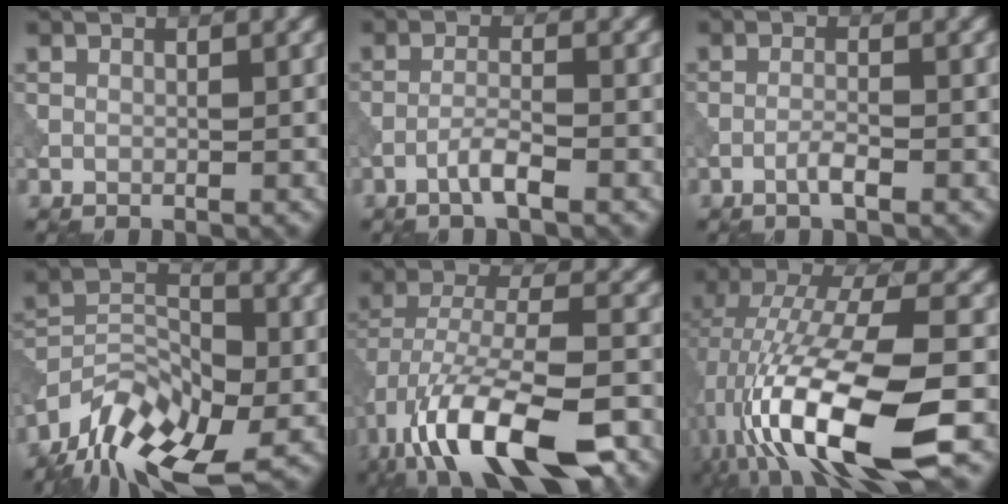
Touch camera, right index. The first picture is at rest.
{"total": 2.2, "force": [-1.3, 0.2, 1.7], "torque": [-0.033, 0.011, -0.031]}
{"total": 1.4, "force": [-0.8, 0.2, 1.2], "torque": [-0.021, 0.008, -0.019]}
{"total": 10.4, "force": [-7.1, 4.9, 5.9], "torque": [-0.099, 0.001, -0.137]}
{"total": 14.0, "force": [-7.6, 5.6, 10.4], "torque": [-0.204, -0.007, -0.134]}
{"total": 15.2, "force": [-4.2, 5.3, 13.6], "torque": [-0.251, 0.005, -0.074]}